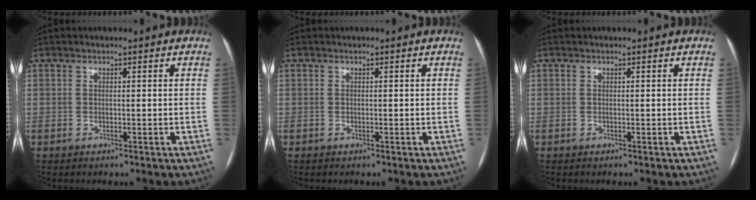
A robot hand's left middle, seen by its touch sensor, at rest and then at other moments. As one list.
[{"total": 0.0}, {"total": 0.0}]